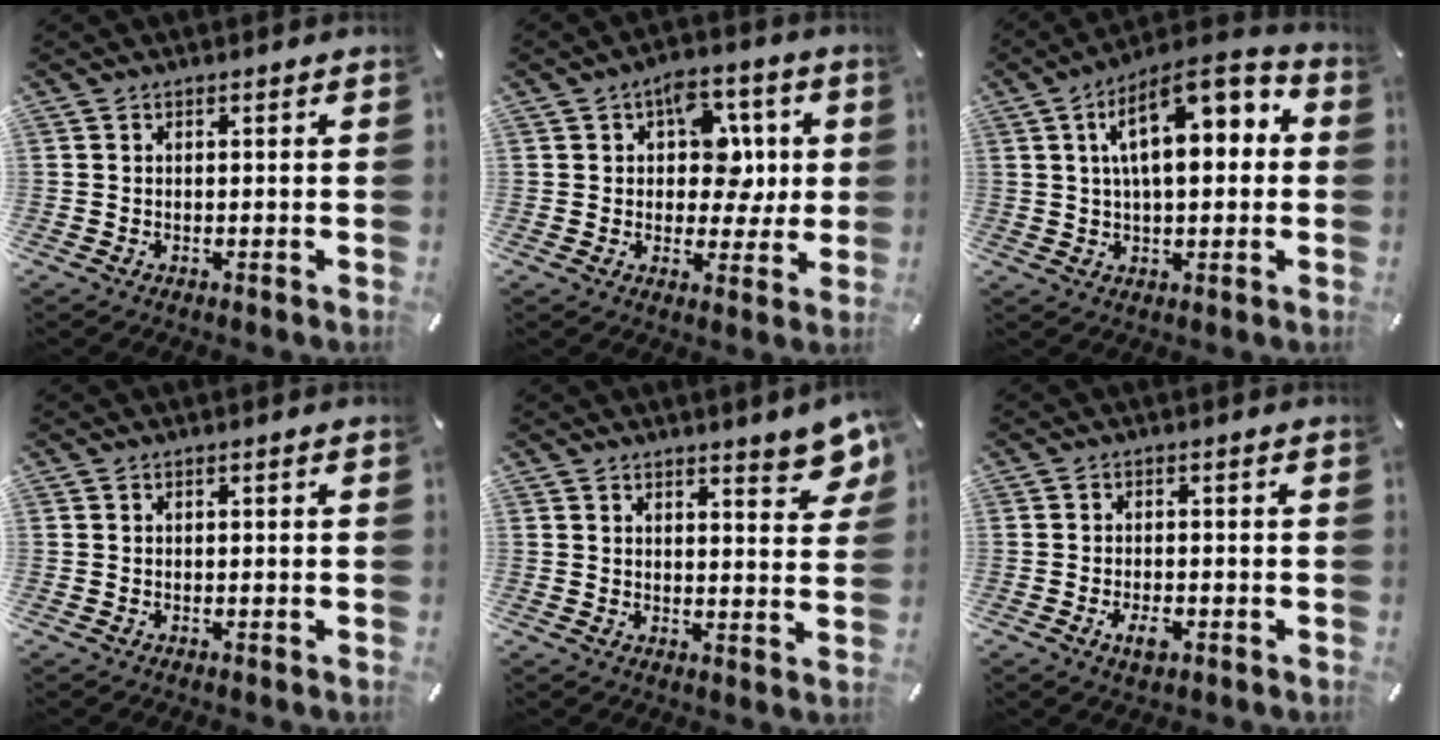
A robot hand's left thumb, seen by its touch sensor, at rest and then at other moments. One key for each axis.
{"total": 10.8, "fx": 2.3, "fy": 8.1, "fz": 6.6, "tx": -0.080, "ty": -0.002, "tz": 0.039}
{"total": 13.7, "fx": 4.2, "fy": 6.3, "fz": 11.5, "tx": -0.177, "ty": -0.011, "tz": 0.070}
{"total": 0.0}
{"total": 5.8, "fx": 4.7, "fy": 1.4, "fz": 3.0, "tx": -0.031, "ty": -0.034, "tz": 0.079}
{"total": 3.5, "fx": -1.5, "fy": 1.7, "fz": 2.7, "tx": -0.058, "ty": 0.002, "tz": -0.027}